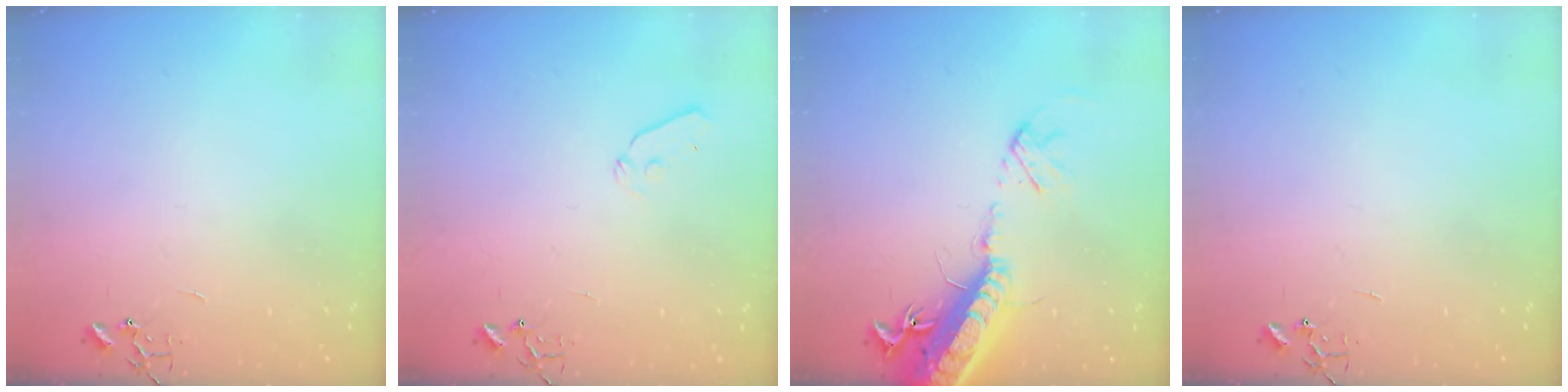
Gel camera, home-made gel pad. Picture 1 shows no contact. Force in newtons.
{"total": 4.9, "press": 4.8, "slide": 0.7}
{"total": 20.9, "press": 20.3, "slide": 4.9}
{"total": 0.0}